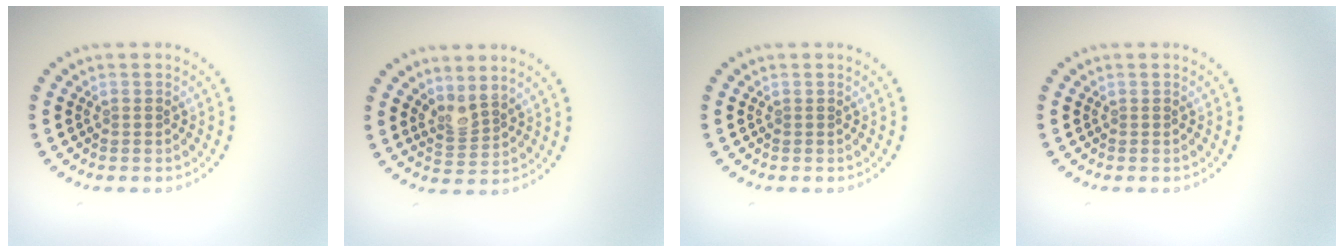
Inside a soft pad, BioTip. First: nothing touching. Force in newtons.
{"total": 2.0, "press": 1.6, "slide": 1.3}
{"total": 0.0}
{"total": 0.0}